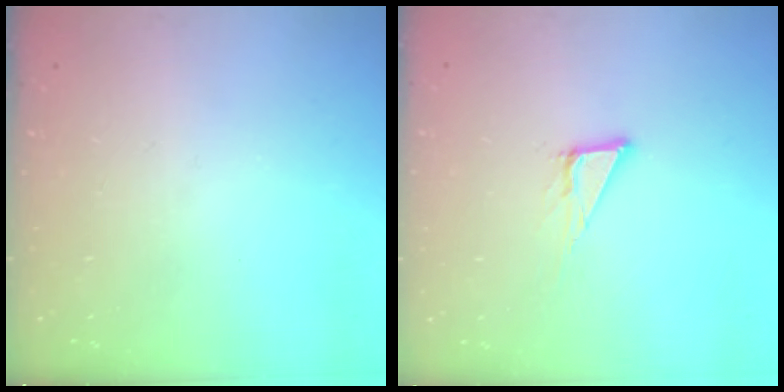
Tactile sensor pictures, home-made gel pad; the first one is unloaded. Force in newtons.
{"total": 5.6, "press": 5.6, "slide": 0.3}